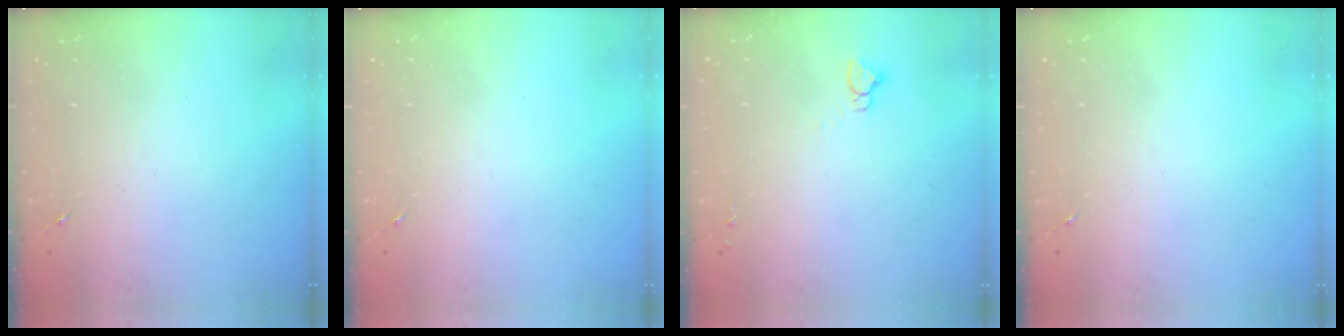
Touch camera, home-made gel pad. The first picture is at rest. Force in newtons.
{"total": 0.0}
{"total": 2.9, "press": 2.9, "slide": 0.2}
{"total": 0.0}